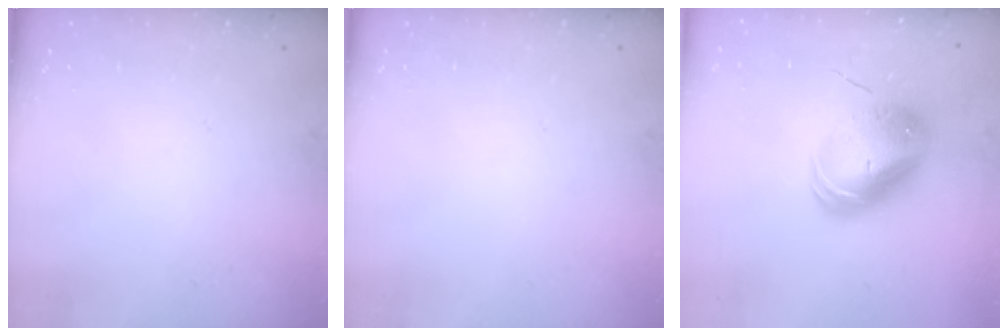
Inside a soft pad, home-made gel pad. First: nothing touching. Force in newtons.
{"total": 0.0}
{"total": 12.1, "press": 11.9, "slide": 2.2}